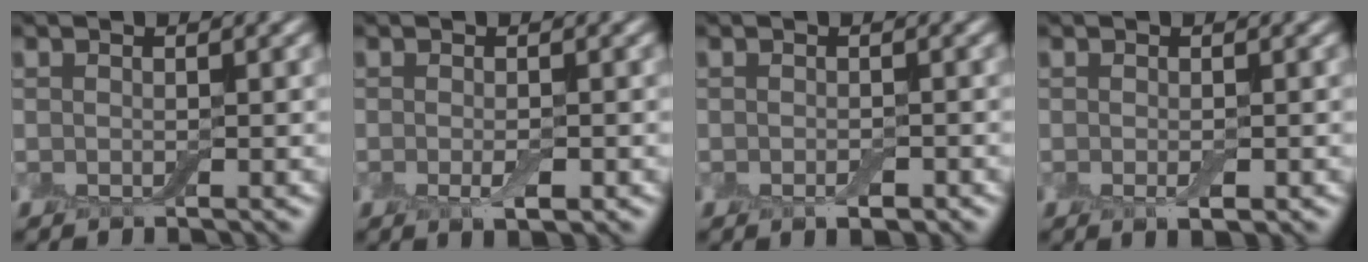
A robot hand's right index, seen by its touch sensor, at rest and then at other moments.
{"total": 1.4, "force": [-0.4, 0.4, 1.3], "torque": [-0.021, -0.007, -0.004]}
{"total": 1.0, "force": [-0.6, 0.3, 0.7], "torque": [-0.011, -0.004, -0.007]}
{"total": 1.0, "force": [-0.2, 0.2, 0.9], "torque": [-0.013, -0.005, -0.002]}